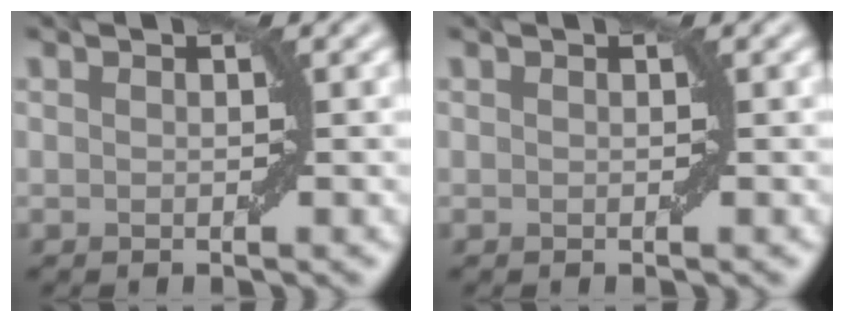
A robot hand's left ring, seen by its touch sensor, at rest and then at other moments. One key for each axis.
{"total": 0.0}